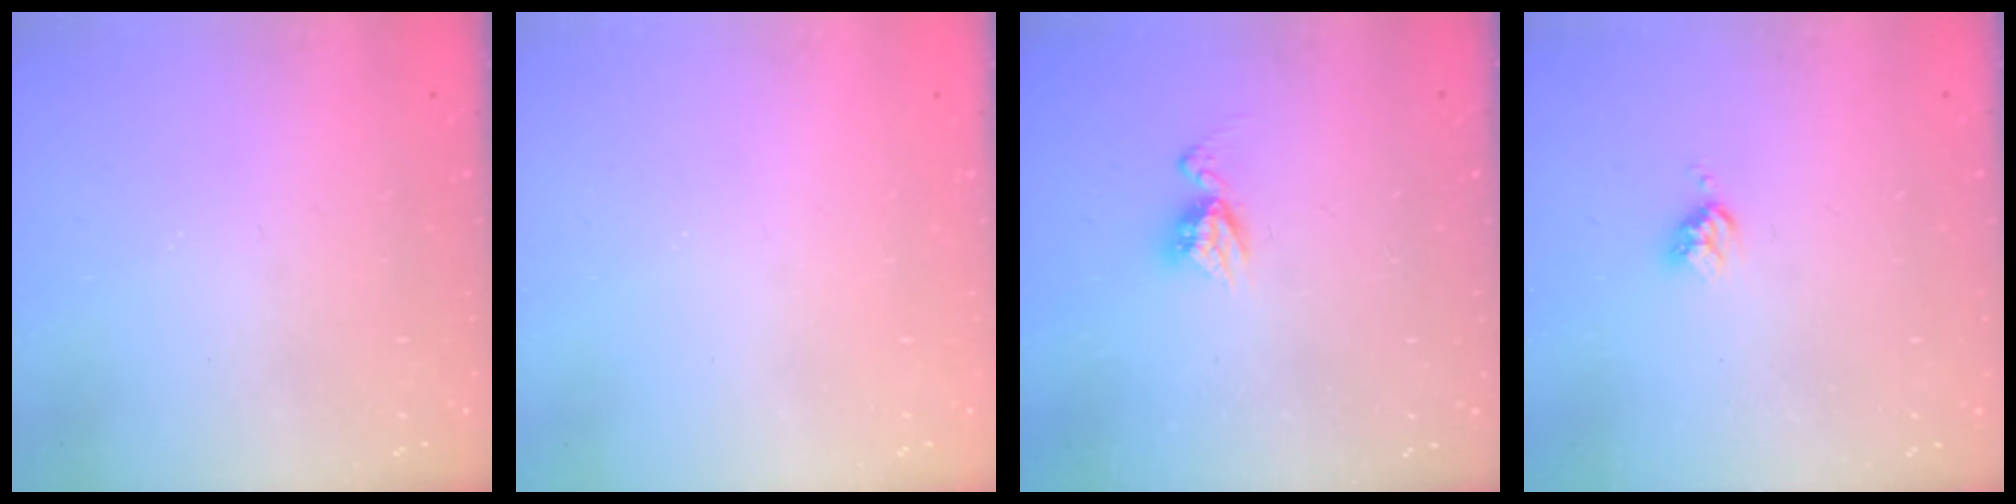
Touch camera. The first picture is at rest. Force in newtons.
{"total": 0.0}
{"total": 6.2, "press": 6.2, "slide": 0.5}
{"total": 3.7, "press": 3.6, "slide": 0.5}